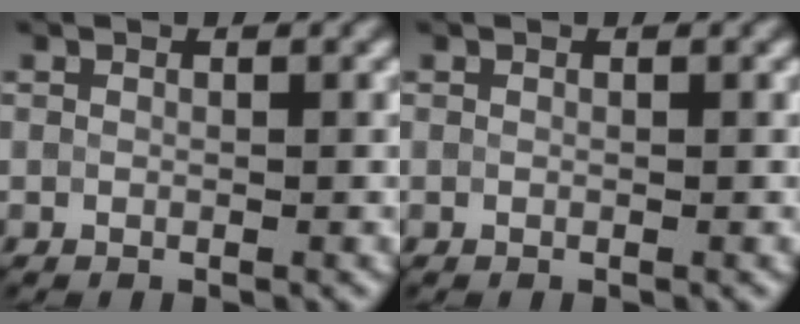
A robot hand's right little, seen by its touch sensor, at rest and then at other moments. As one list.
[{"total": 0.0}]